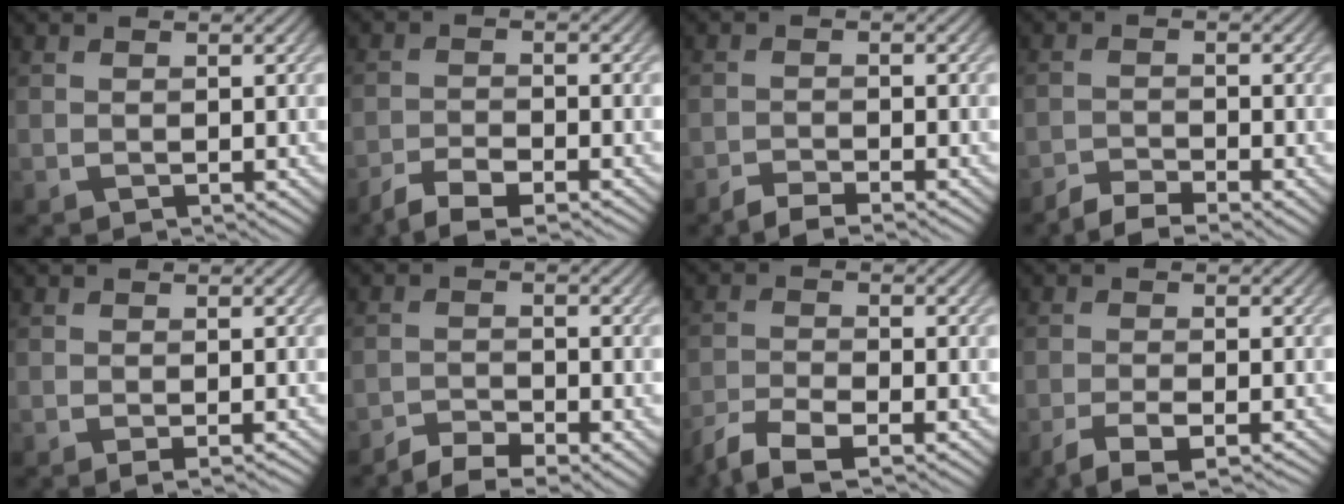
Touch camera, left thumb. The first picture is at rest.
{"total": 4.4, "force": [-3.5, 1.0, 2.4], "torque": [-0.049, -0.004, -0.070]}
{"total": 2.6, "force": [-2.2, 0.3, 1.3], "torque": [-0.021, 0.001, -0.050]}
{"total": 3.7, "force": [-3.2, 0.6, 1.8], "torque": [-0.034, -0.002, -0.063]}
{"total": 1.3, "force": [-0.6, 0.2, 1.1], "torque": [-0.015, 0.001, -0.011]}
{"total": 4.4, "force": [-3.6, 1.1, 2.4], "torque": [-0.044, -0.003, -0.064]}
{"total": 5.1, "force": [-3.8, 1.1, 3.1], "torque": [-0.067, -0.009, -0.079]}
{"total": 4.0, "force": [-2.6, 0.8, 2.9], "torque": [-0.054, -0.004, -0.051]}